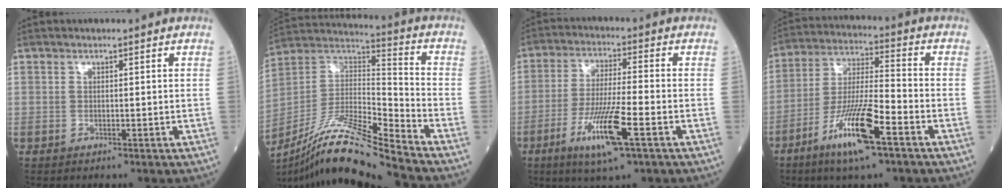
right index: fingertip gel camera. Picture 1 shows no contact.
{"total": 17.0, "force": [-14.4, -1.3, 8.8], "torque": [-0.175, 0.010, -0.263]}
{"total": 10.6, "force": [-4.7, 0.6, 9.5], "torque": [-0.182, -0.018, -0.085]}
{"total": 12.8, "force": [-6.9, 1.3, 10.7], "torque": [-0.209, -0.016, -0.128]}